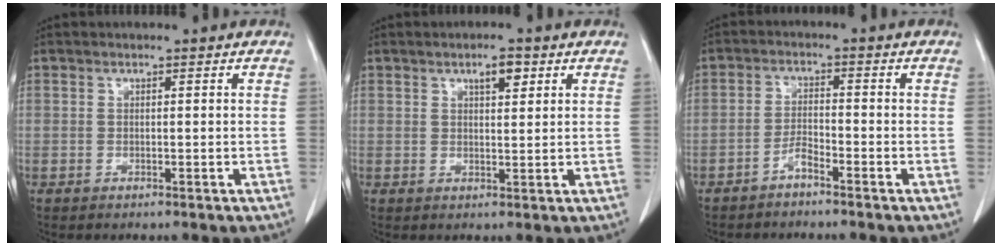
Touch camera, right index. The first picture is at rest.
{"total": 3.0, "force": [1.6, 0.9, 2.4], "torque": [-0.040, 0.000, 0.026]}
{"total": 2.6, "force": [-2.1, 0.3, 1.4], "torque": [-0.029, 0.003, -0.043]}